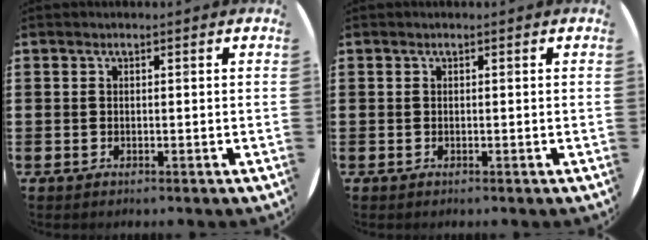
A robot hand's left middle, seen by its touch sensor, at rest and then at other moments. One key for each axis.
{"total": 0.0}